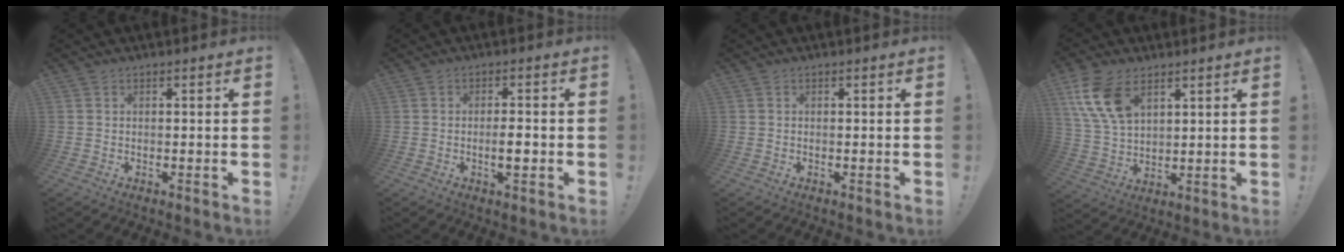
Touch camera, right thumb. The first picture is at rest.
{"total": 4.2, "force": [-1.4, 0.8, 3.8], "torque": [-0.059, 0.000, -0.024]}
{"total": 0.0}
{"total": 13.4, "force": [6.8, 7.8, 8.5], "torque": [-0.164, -0.021, 0.132]}